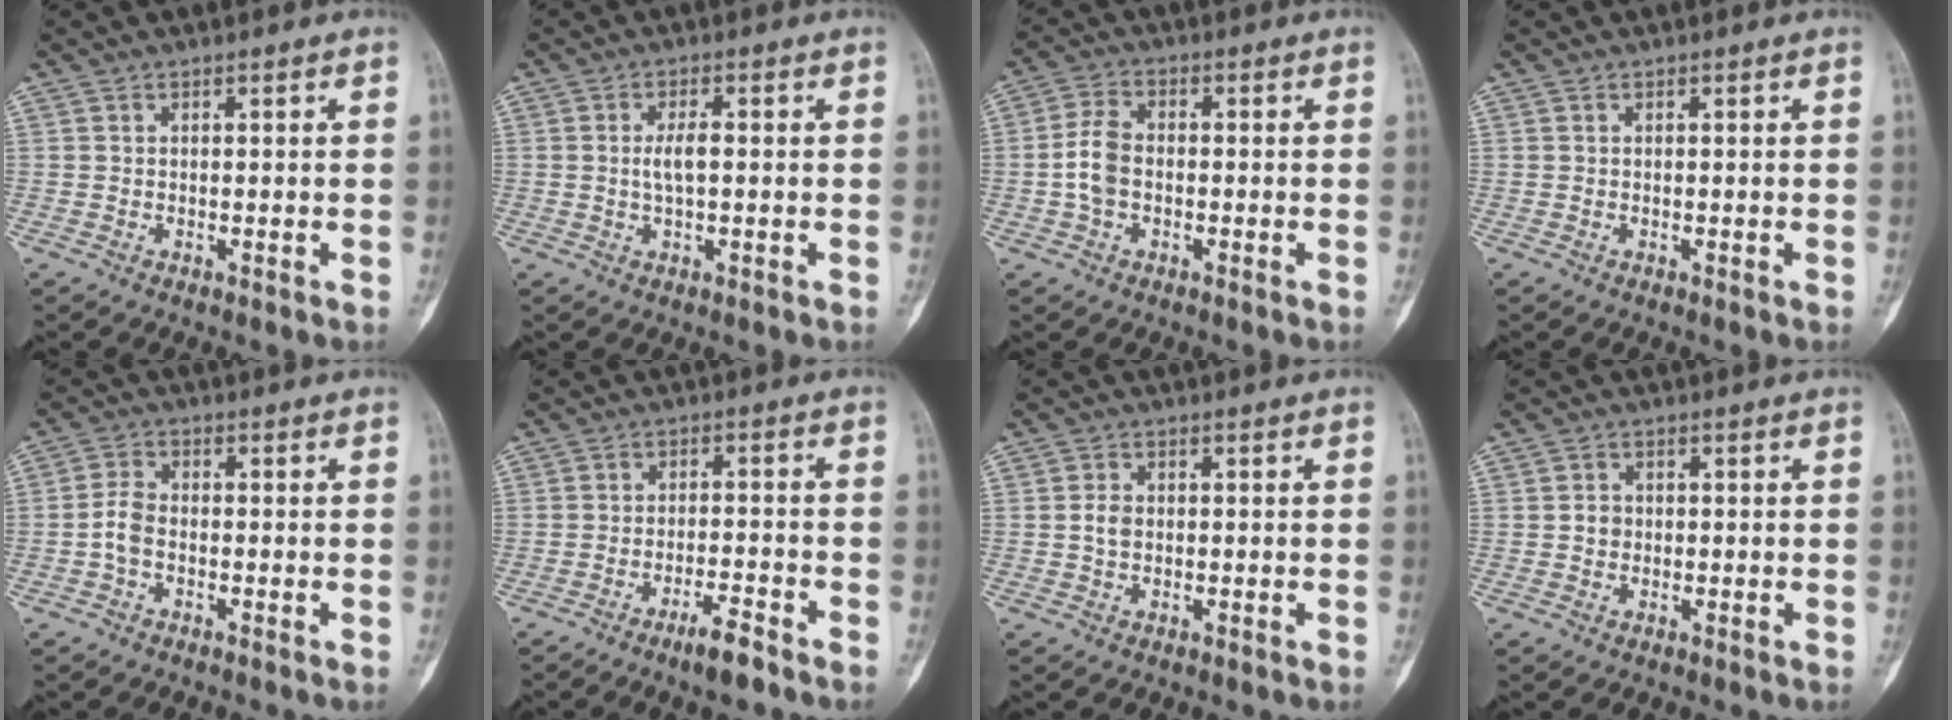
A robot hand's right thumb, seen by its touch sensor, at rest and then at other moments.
{"total": 3.3, "force": [0.0, 1.2, 3.0], "torque": [-0.059, 0.004, -0.001]}
{"total": 5.6, "force": [-0.8, 3.6, 4.1], "torque": [-0.087, 0.019, -0.021]}
{"total": 0.0}
{"total": 3.4, "force": [-1.1, 2.1, 2.5], "torque": [-0.053, 0.014, -0.027]}
{"total": 5.3, "force": [-3.8, 0.9, 3.5], "torque": [-0.063, 0.024, -0.065]}
{"total": 2.4, "force": [0.0, 1.7, 1.6], "torque": [-0.029, 0.004, -0.002]}
{"total": 2.0, "force": [-0.1, 1.8, 0.9], "torque": [-0.004, 0.006, -0.002]}